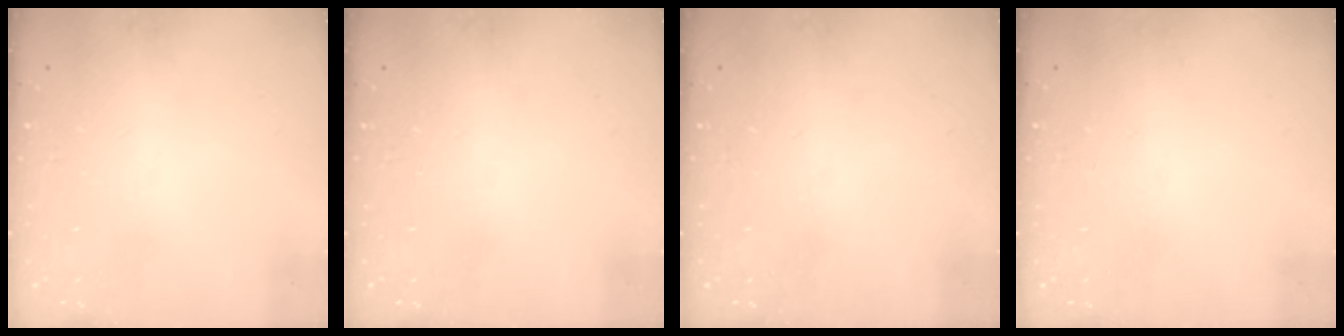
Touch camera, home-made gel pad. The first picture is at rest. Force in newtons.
{"total": 0.0}
{"total": 0.0}
{"total": 0.0}